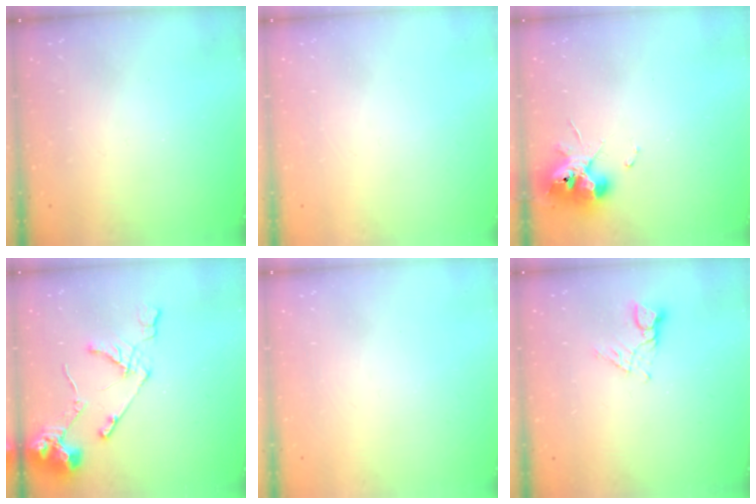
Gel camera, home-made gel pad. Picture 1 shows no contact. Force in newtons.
{"total": 0.0}
{"total": 11.2, "press": 11.1, "slide": 0.6}
{"total": 12.9, "press": 12.8, "slide": 1.8}
{"total": 0.0}
{"total": 4.1, "press": 4.0, "slide": 0.5}